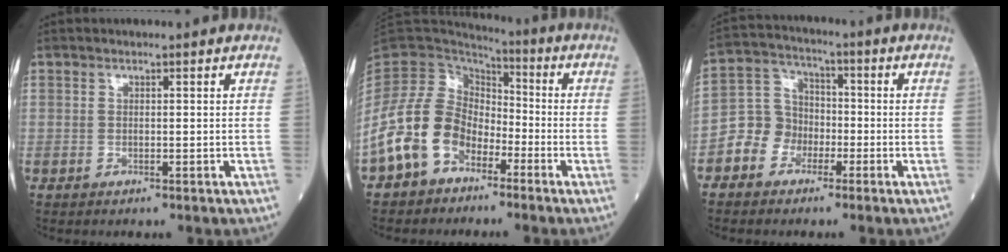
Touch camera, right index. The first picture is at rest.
{"total": 11.4, "force": [-6.0, 7.9, 5.6], "torque": [-0.133, 0.022, -0.121]}
{"total": 6.8, "force": [-3.1, 5.8, 1.9], "torque": [-0.048, 0.026, -0.060]}